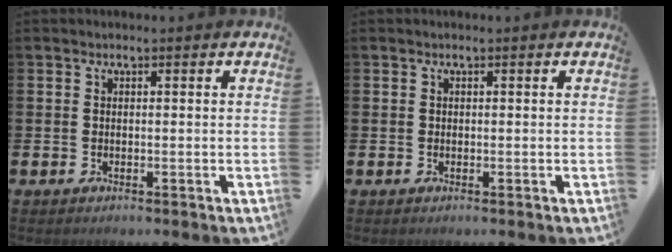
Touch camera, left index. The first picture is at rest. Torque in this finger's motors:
{"motor_torque": [0.11, -0.03, 0.04, -0.01]}